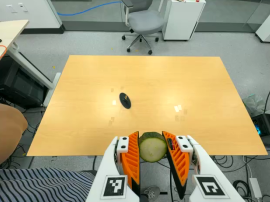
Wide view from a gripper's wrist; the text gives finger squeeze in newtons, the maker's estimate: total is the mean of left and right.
{"total": 11.3, "left": 10.2, "right": 12.4}